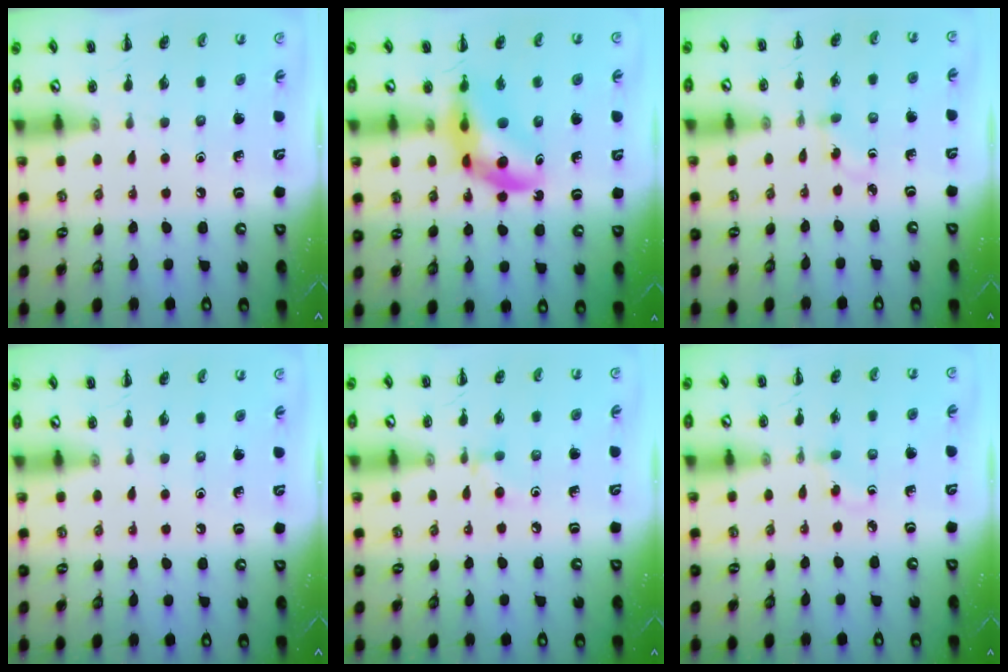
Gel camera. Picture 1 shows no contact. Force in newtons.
{"total": 9.8, "press": 9.3, "slide": 2.9}
{"total": 1.9, "press": 1.6, "slide": 0.9}
{"total": 0.0}
{"total": 4.5, "press": 4.2, "slide": 1.6}
{"total": 1.6, "press": 1.4, "slide": 0.8}